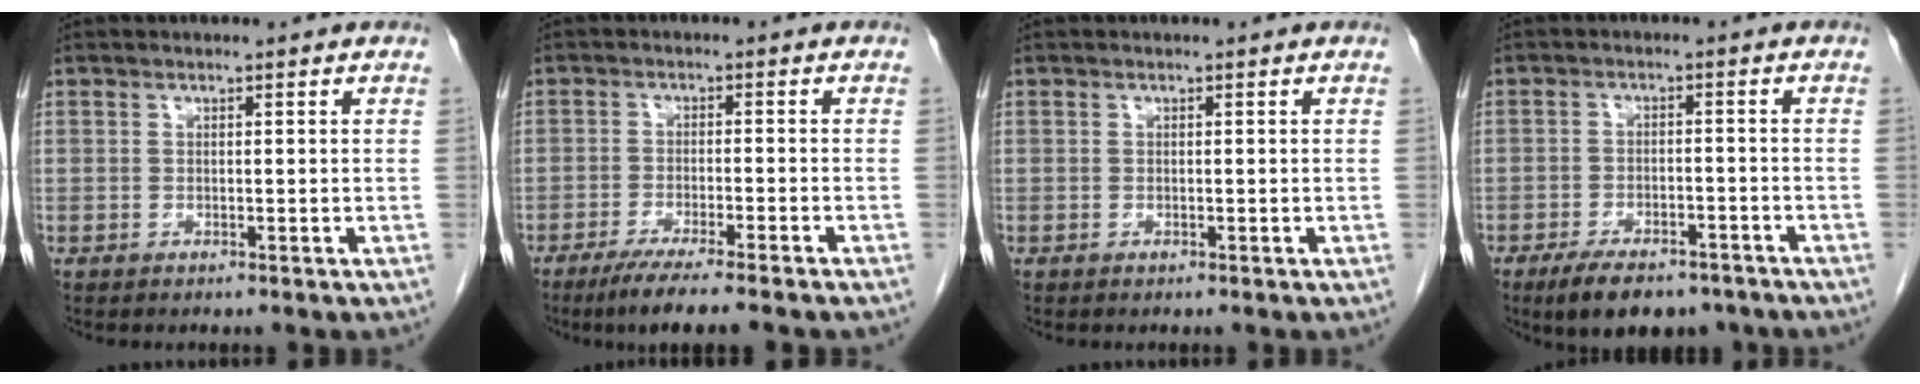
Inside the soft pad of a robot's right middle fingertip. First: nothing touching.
{"total": 8.0, "force": [-6.2, -0.1, 5.0], "torque": [-0.073, -0.018, -0.095]}
{"total": 0.0}
{"total": 9.7, "force": [-7.4, 3.8, 4.9], "torque": [-0.074, -0.002, -0.111]}